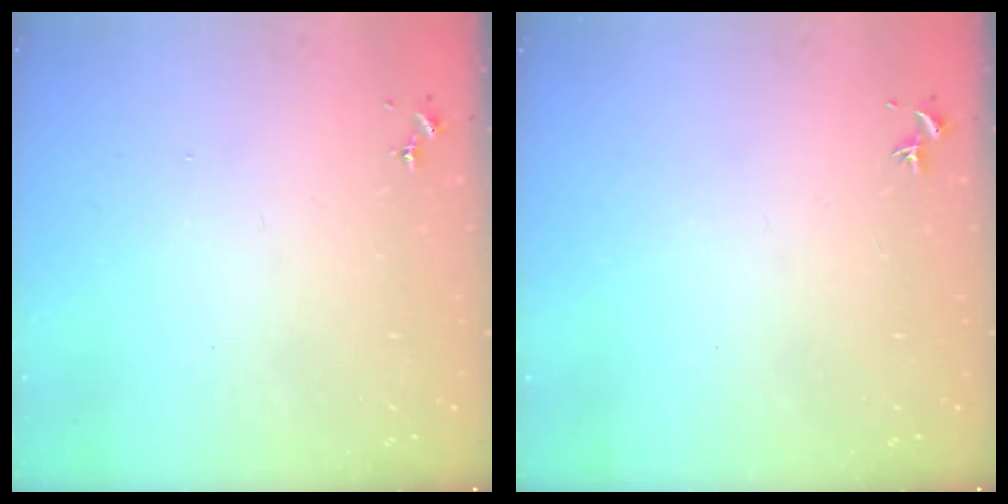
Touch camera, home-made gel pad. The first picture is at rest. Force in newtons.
{"total": 0.0}